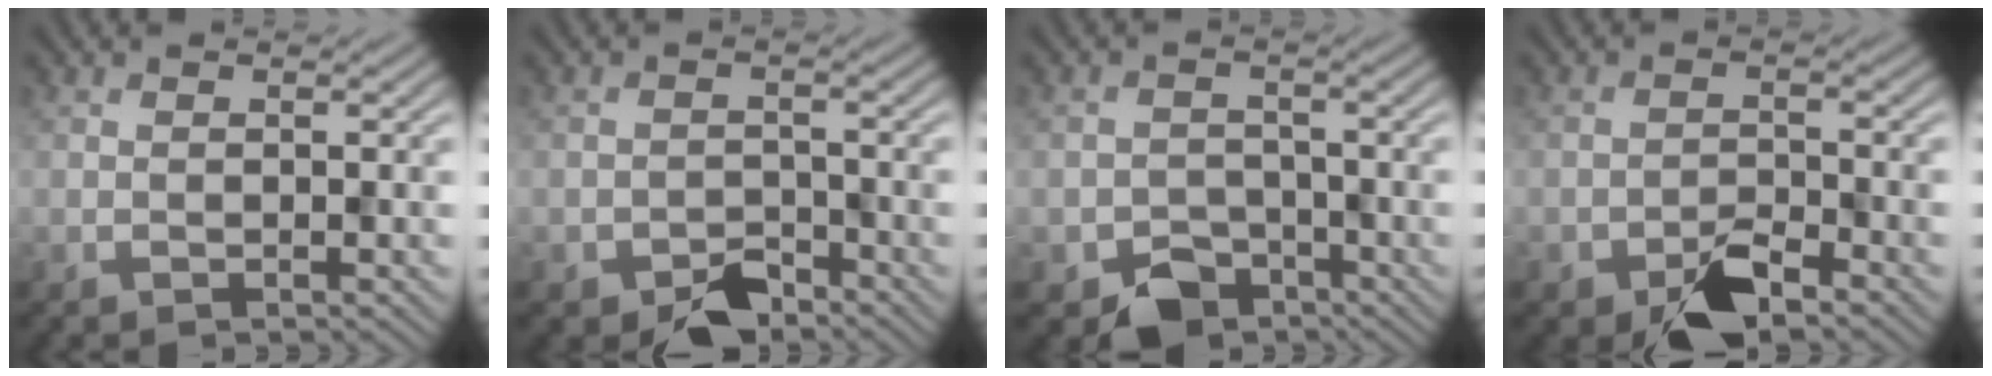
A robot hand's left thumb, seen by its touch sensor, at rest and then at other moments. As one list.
[{"total": 3.8, "force": [-2.8, 2.0, 1.5], "torque": [-0.023, -0.005, -0.053]}, {"total": 5.2, "force": [-3.5, 3.5, 1.6], "torque": [-0.022, -0.011, -0.062]}, {"total": 4.7, "force": [-3.1, 2.0, 2.8], "torque": [-0.044, -0.002, -0.060]}]